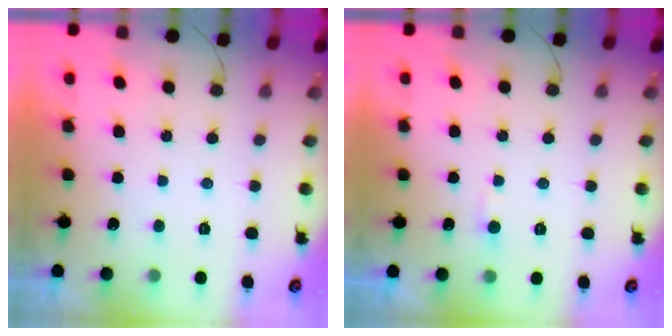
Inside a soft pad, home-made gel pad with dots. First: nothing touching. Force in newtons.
{"total": 2.7, "press": 2.7, "slide": 0.4}